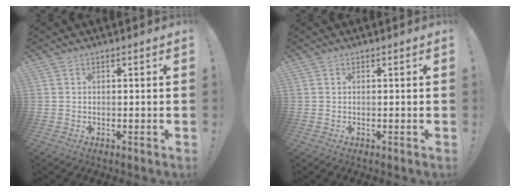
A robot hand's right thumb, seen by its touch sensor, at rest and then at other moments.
{"total": 0.0}